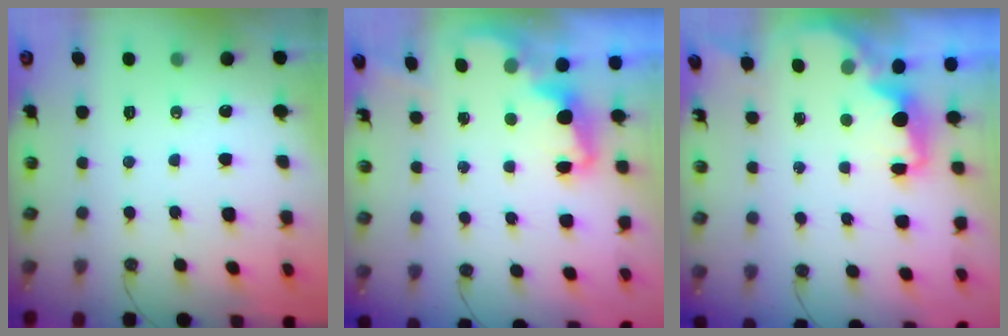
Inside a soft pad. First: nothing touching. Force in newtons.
{"total": 2.4, "press": 2.3, "slide": 0.5}
{"total": 2.1, "press": 2.0, "slide": 0.5}